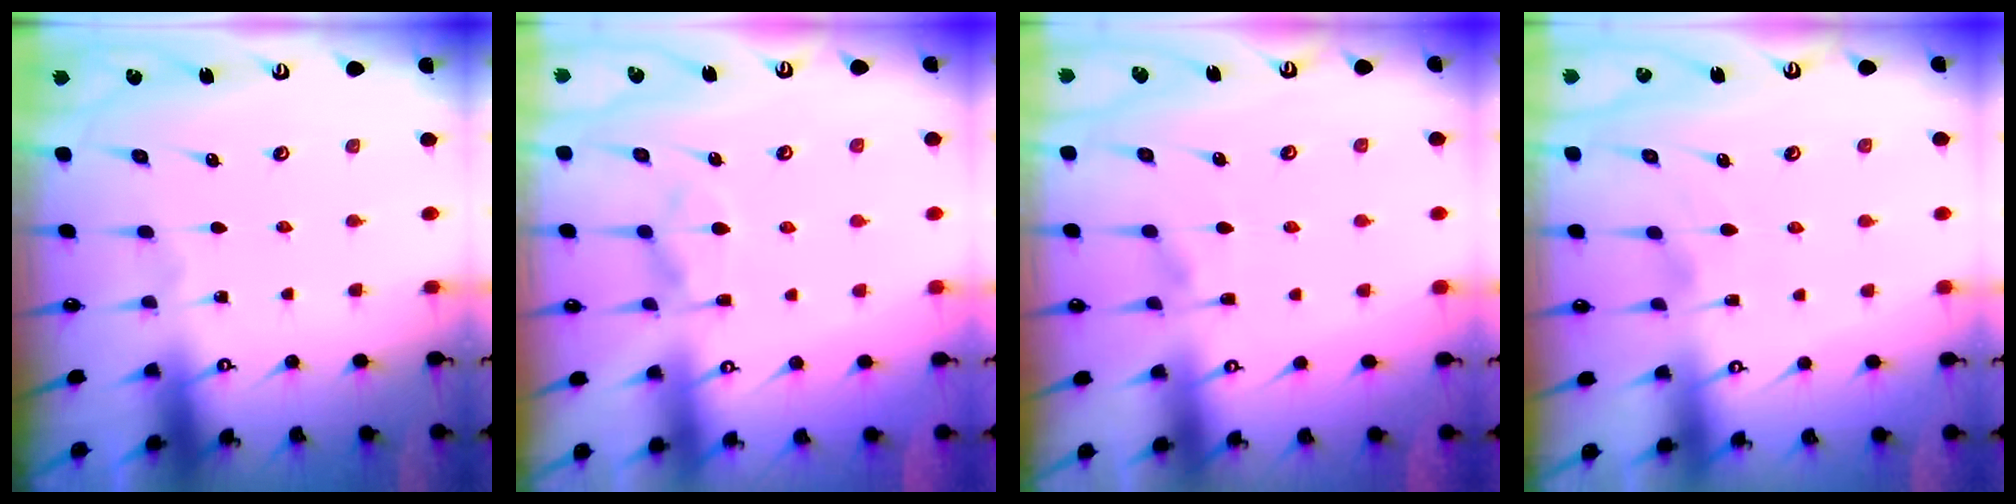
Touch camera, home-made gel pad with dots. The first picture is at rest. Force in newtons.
{"total": 1.9, "press": 1.4, "slide": 1.2}
{"total": 1.4, "press": 0.4, "slide": 1.4}
{"total": 0.9, "press": 0.2, "slide": 0.9}